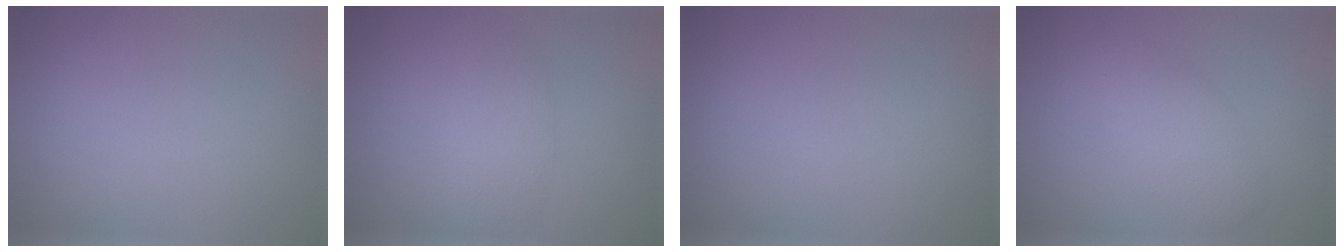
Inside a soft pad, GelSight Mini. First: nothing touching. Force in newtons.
{"total": 2.5, "press": 2.5, "slide": 0.2}
{"total": 0.0}
{"total": 3.1, "press": 3.1, "slide": 0.1}